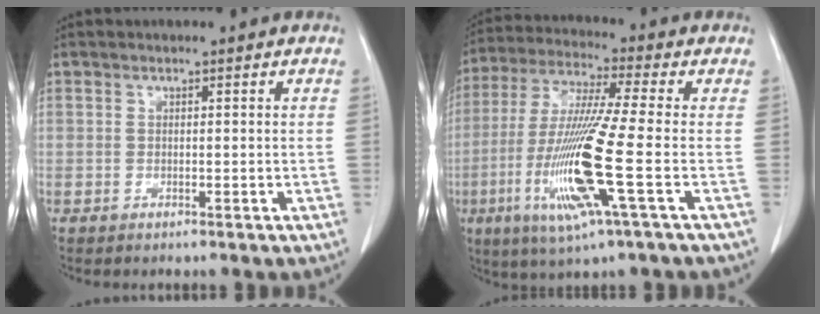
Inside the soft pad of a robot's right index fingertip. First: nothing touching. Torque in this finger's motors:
{"motor_torque": [2.14, 0.00, 0.56, 0.21]}